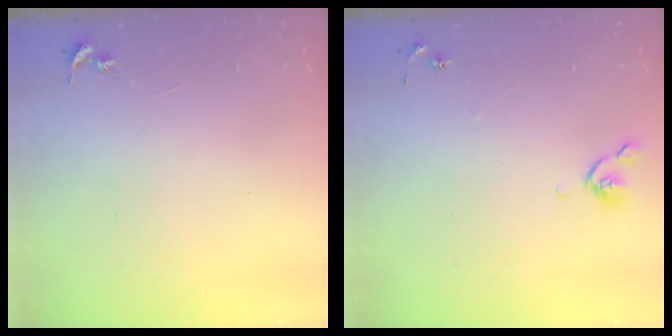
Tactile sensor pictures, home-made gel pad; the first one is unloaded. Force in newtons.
{"total": 4.4, "press": 4.3, "slide": 0.8}